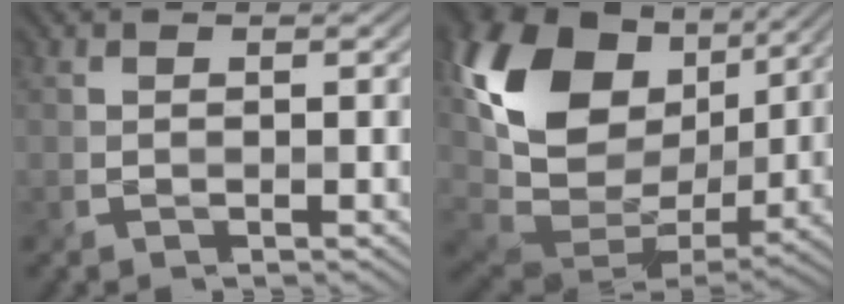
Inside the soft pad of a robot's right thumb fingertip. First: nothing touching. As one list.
[{"total": 18.2, "force": [5.2, 12.1, 12.5], "torque": [-0.289, 0.002, 0.098]}]